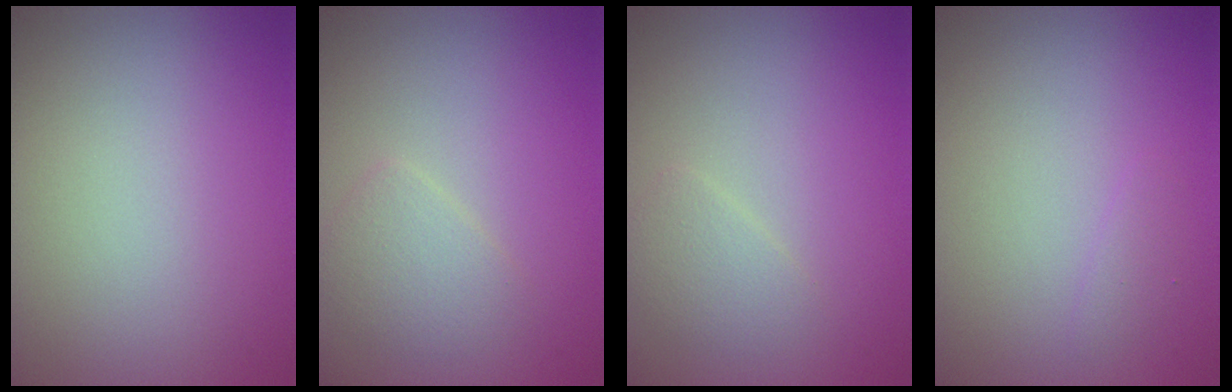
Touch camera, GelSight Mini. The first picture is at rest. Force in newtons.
{"total": 2.0, "press": 2.0, "slide": 0.0}
{"total": 1.5, "press": 1.5, "slide": 0.1}
{"total": 0.7, "press": 0.7, "slide": 0.1}